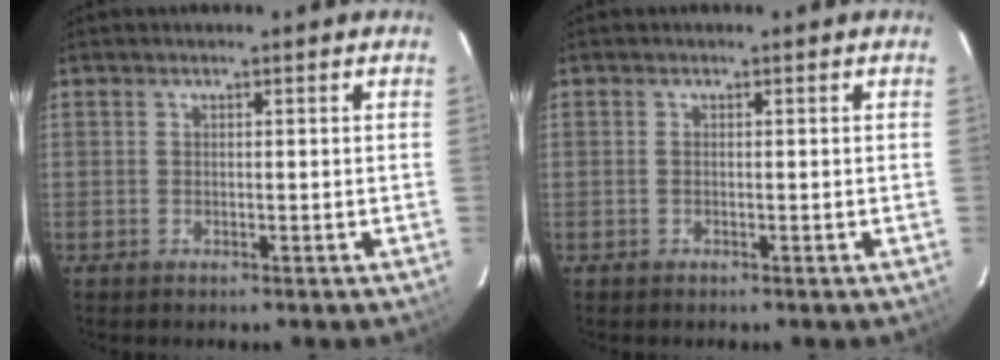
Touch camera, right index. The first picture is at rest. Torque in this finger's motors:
{"motor_torque": [-0.91, 0.68, 0.00, 0.01]}